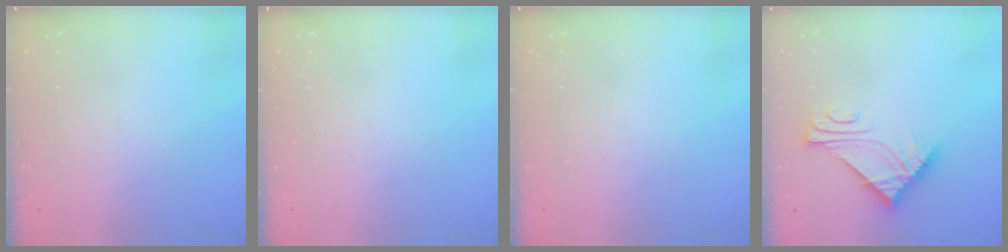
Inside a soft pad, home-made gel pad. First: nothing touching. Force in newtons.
{"total": 0.0}
{"total": 0.0}
{"total": 7.7, "press": 7.7, "slide": 0.1}